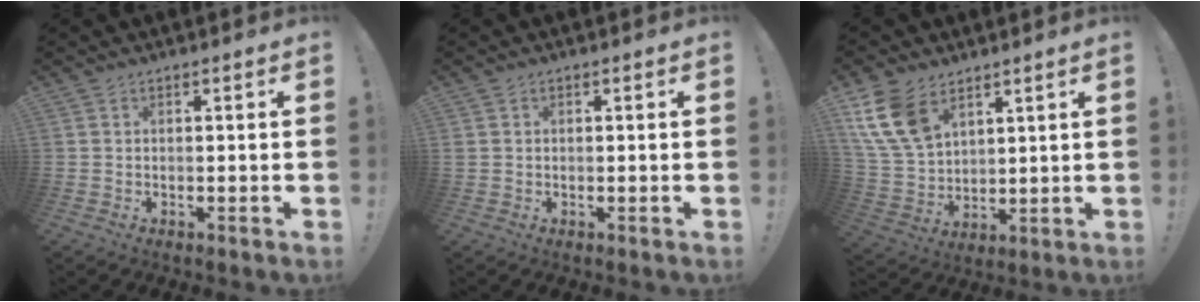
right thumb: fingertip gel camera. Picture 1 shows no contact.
{"total": 0.8, "force": [0.2, 0.8, -0.1], "torque": [0.001, 0.005, 0.004]}
{"total": 14.8, "force": [8.0, 9.6, 7.9], "torque": [-0.164, -0.033, 0.159]}